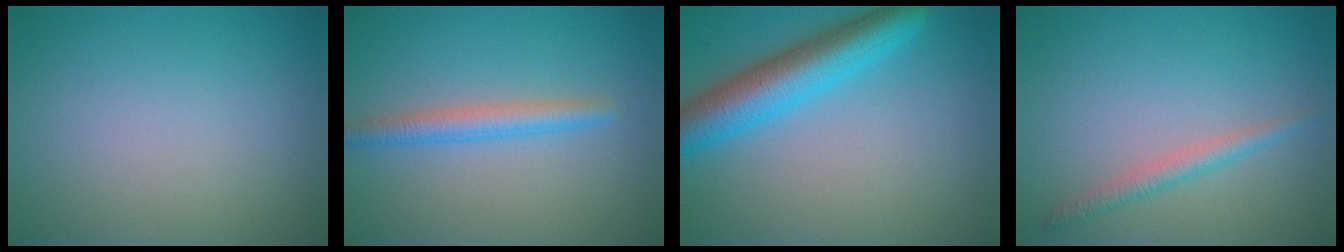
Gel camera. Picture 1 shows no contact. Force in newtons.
{"total": 2.6, "press": 2.6, "slide": 0.2}
{"total": 6.4, "press": 6.4, "slide": 0.3}
{"total": 1.8, "press": 1.8, "slide": 0.1}